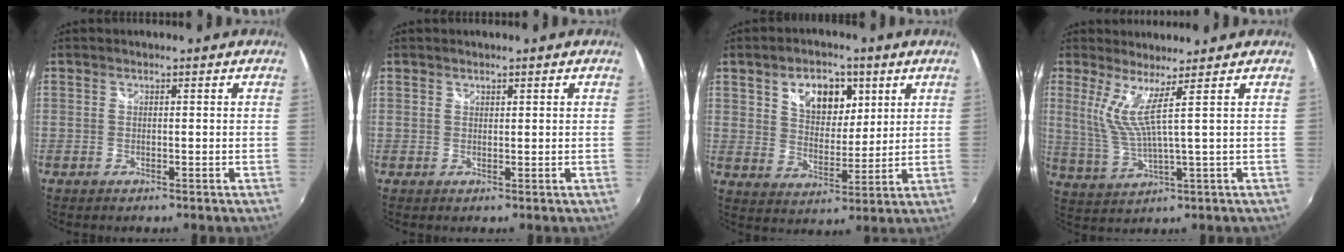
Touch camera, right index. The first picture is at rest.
{"total": 0.5, "force": [0.4, 0.3, 0.0], "torque": [0.001, 0.000, 0.007]}
{"total": 10.9, "force": [4.9, 7.1, 6.7], "torque": [-0.112, 0.016, 0.085]}
{"total": 5.4, "force": [2.7, -0.9, 4.6], "torque": [-0.099, -0.015, 0.058]}